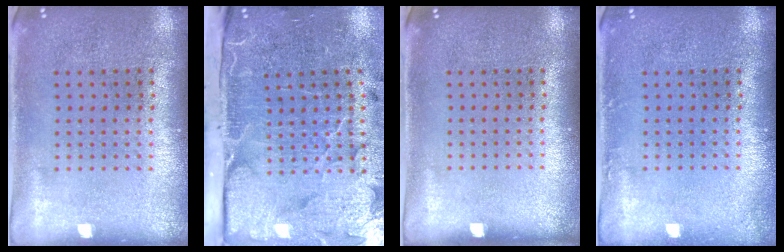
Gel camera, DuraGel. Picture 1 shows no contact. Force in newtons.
{"total": 5.1, "press": 3.8, "slide": 3.3}
{"total": 0.0}
{"total": 0.7, "press": 0.7, "slide": 0.1}